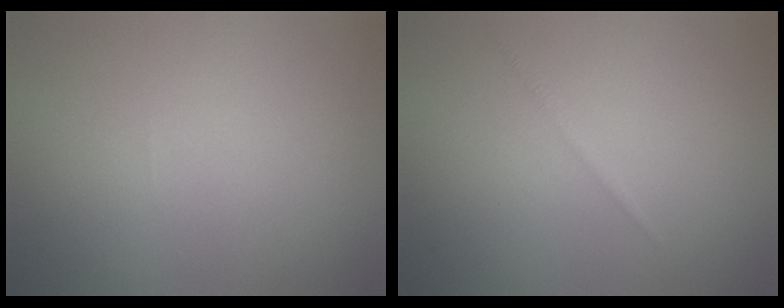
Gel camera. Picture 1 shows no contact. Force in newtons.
{"total": 0.6, "press": 0.6, "slide": 0.0}